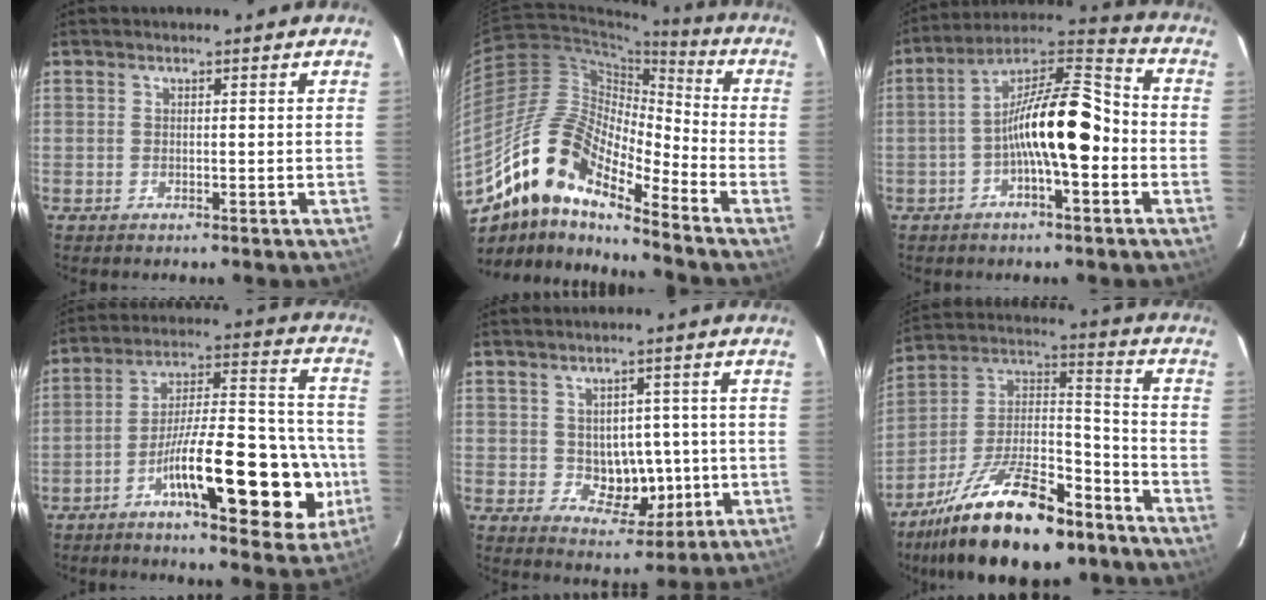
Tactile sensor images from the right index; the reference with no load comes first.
{"total": 18.4, "force": [-12.3, 5.6, 12.5], "torque": [-0.238, 0.023, -0.222]}
{"total": 14.8, "force": [-2.6, 3.6, 14.1], "torque": [-0.254, 0.035, -0.044]}
{"total": 21.6, "force": [-7.8, 5.5, 19.3], "torque": [-0.260, 0.023, -0.108]}
{"total": 8.2, "force": [-0.5, 5.5, 6.1], "torque": [-0.086, 0.009, 0.007]}
{"total": 24.1, "force": [-16.5, 7.1, 16.0], "torque": [-0.283, 0.004, -0.282]}